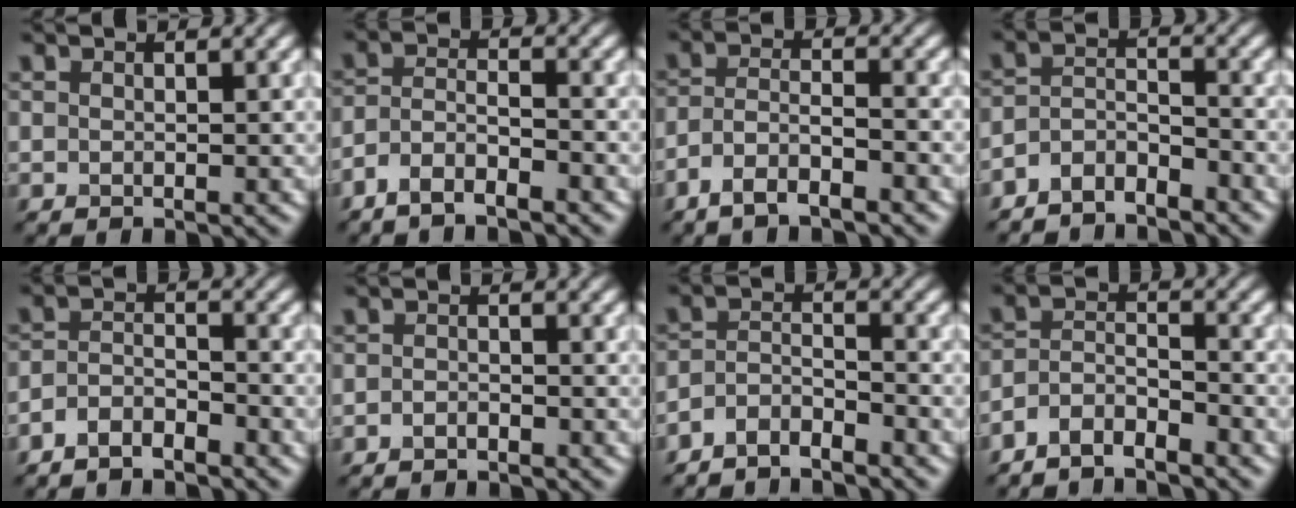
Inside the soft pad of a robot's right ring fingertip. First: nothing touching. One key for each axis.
{"total": 3.5, "fx": -2.8, "fy": 0.9, "fz": 1.9, "tx": -0.039, "ty": 0.002, "tz": -0.062}
{"total": 4.0, "fx": -2.9, "fy": 1.0, "fz": 2.5, "tx": -0.050, "ty": 0.004, "tz": -0.063}
{"total": 3.6, "fx": -3.2, "fy": 1.1, "fz": 1.2, "tx": -0.027, "ty": 0.000, "tz": -0.071}
{"total": 3.0, "fx": -2.4, "fy": 1.0, "fz": 1.4, "tx": -0.029, "ty": 0.004, "tz": -0.053}
{"total": 1.1, "fx": -0.9, "fy": 0.3, "fz": 0.5, "tx": -0.010, "ty": 0.001, "tz": -0.019}
{"total": 3.4, "fx": -3.1, "fy": 0.8, "fz": 1.1, "tx": -0.025, "ty": 0.001, "tz": -0.066}
{"total": 3.8, "fx": -3.4, "fy": 1.0, "fz": 1.5, "tx": -0.029, "ty": 0.002, "tz": -0.072}